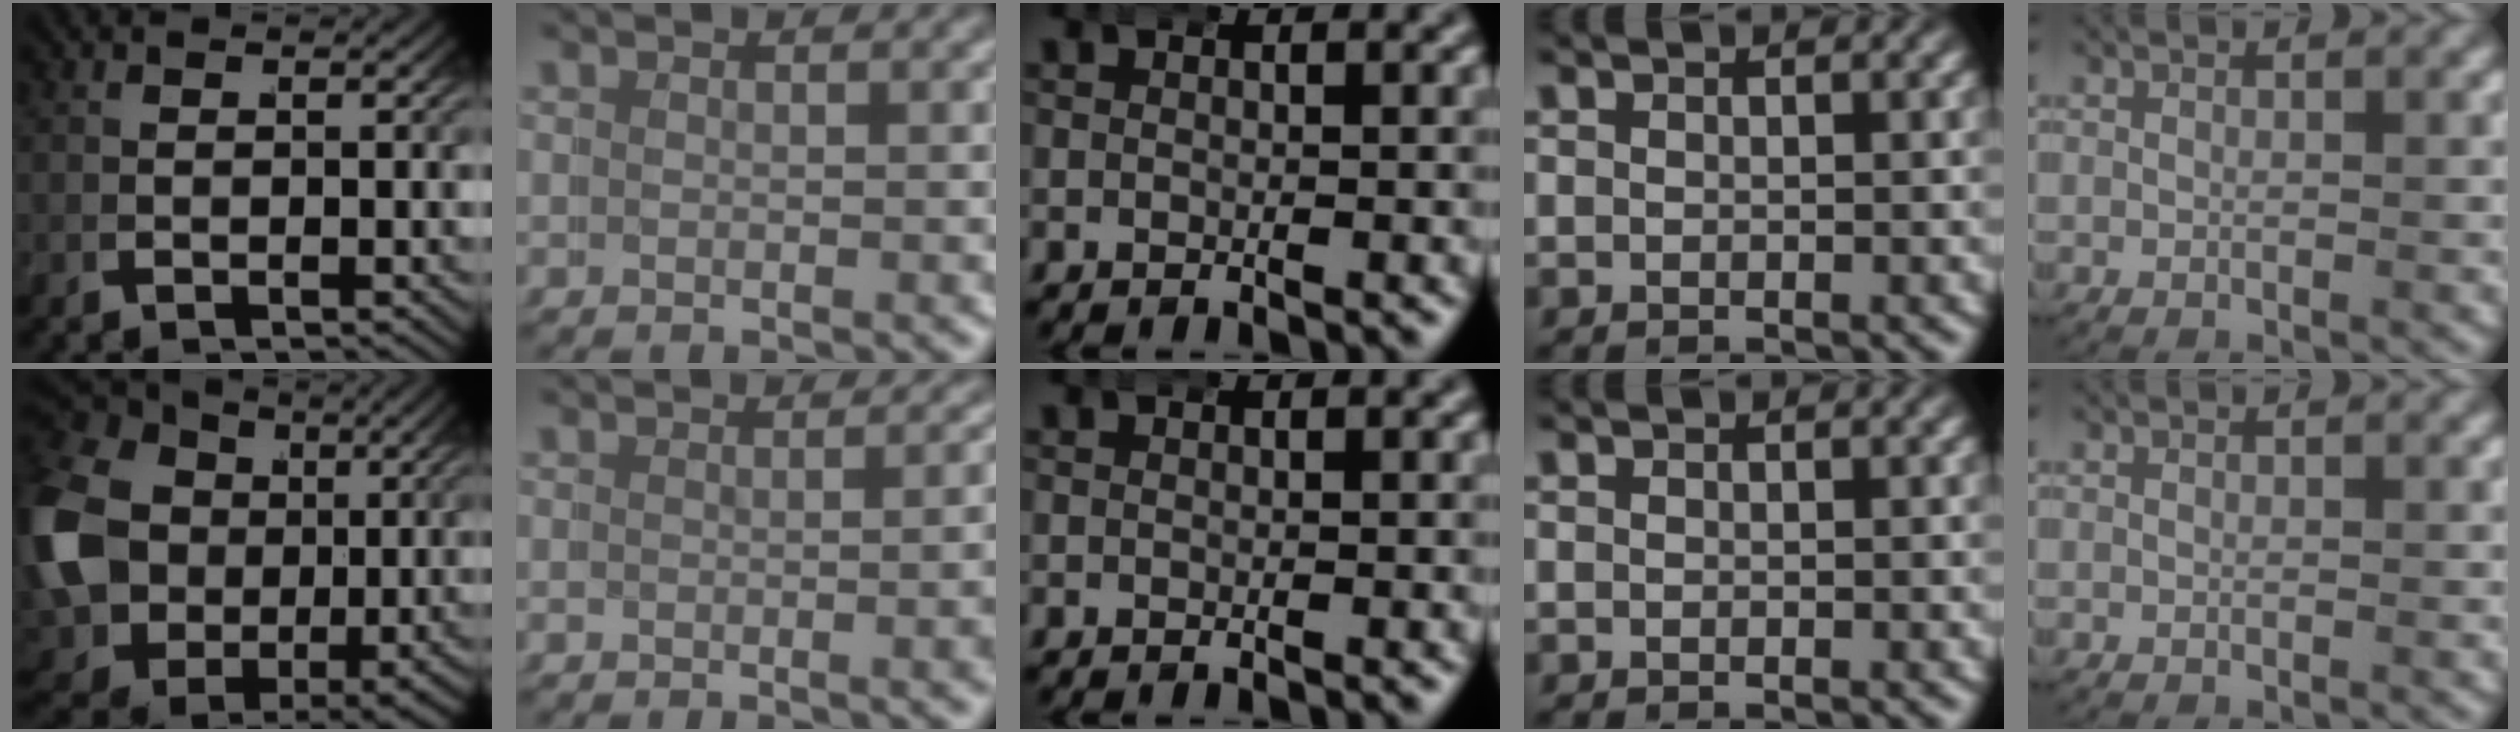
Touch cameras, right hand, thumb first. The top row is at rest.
{"thumb": {"total": 17.9, "force": [1.6, 14.6, 10.3], "torque": [-0.269, -0.066, 0.049]}, "index": {"total": 2.9, "force": [-0.3, 0.2, 2.9], "torque": [-0.022, 0.008, -0.010]}}